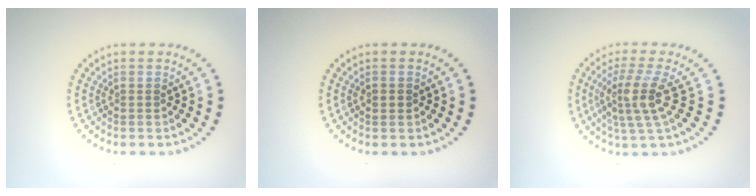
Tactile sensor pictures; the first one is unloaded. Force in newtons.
{"total": 1.3, "press": 1.3, "slide": 0.1}
{"total": 4.0, "press": 2.9, "slide": 2.7}